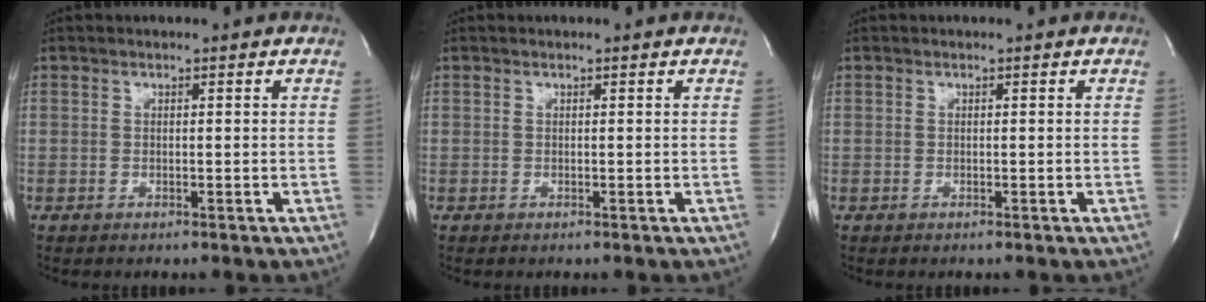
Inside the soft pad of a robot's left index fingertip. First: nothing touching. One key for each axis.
{"total": 0.0}
{"total": 0.0}